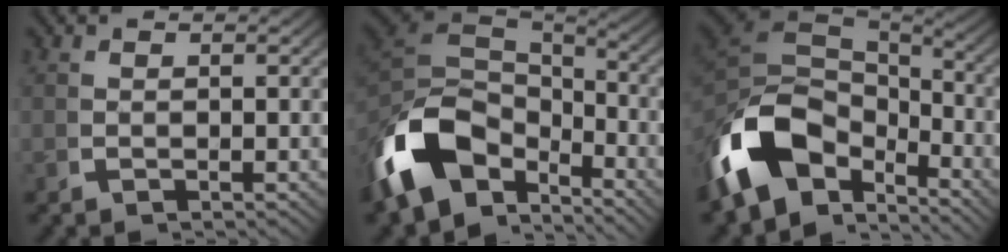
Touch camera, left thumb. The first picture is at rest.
{"total": 14.2, "force": [-2.6, 9.8, 9.9], "torque": [-0.240, -0.047, -0.026]}
{"total": 15.6, "force": [-2.5, 10.8, 11.0], "torque": [-0.258, -0.050, -0.022]}